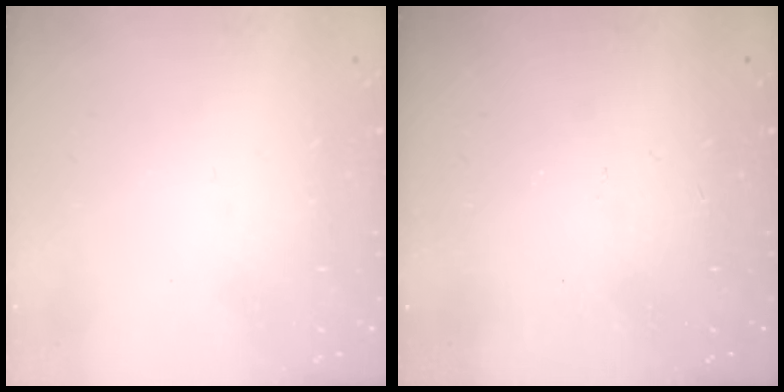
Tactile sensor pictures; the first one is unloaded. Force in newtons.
{"total": 3.8, "press": 3.8, "slide": 0.7}